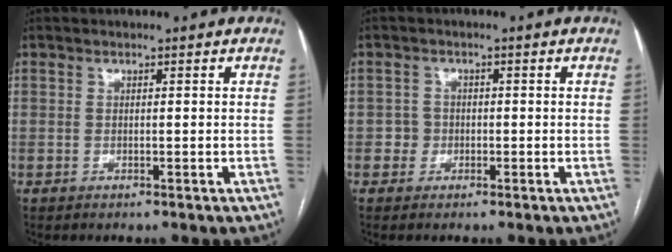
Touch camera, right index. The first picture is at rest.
{"total": 1.7, "force": [-0.7, 1.6, 0.1], "torque": [0.008, 0.010, -0.017]}